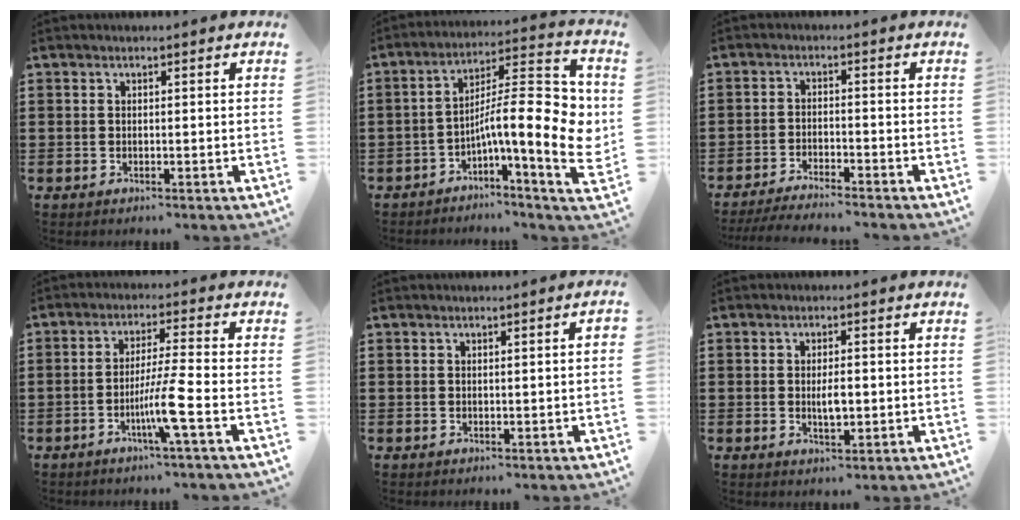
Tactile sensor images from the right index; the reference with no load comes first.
{"total": 14.3, "force": [-0.2, 3.4, 13.9], "torque": [-0.212, -0.021, -0.007]}
{"total": 3.5, "force": [-3.4, -0.2, 0.6], "torque": [-0.012, -0.003, -0.070]}
{"total": 6.8, "force": [-2.8, -0.7, 6.1], "torque": [-0.115, -0.013, -0.054]}
{"total": 0.6, "force": [-0.1, -0.1, 0.6], "torque": [-0.009, -0.005, -0.001]}
{"total": 3.0, "force": [-0.1, 1.0, 2.8], "torque": [-0.052, 0.000, -0.002]}